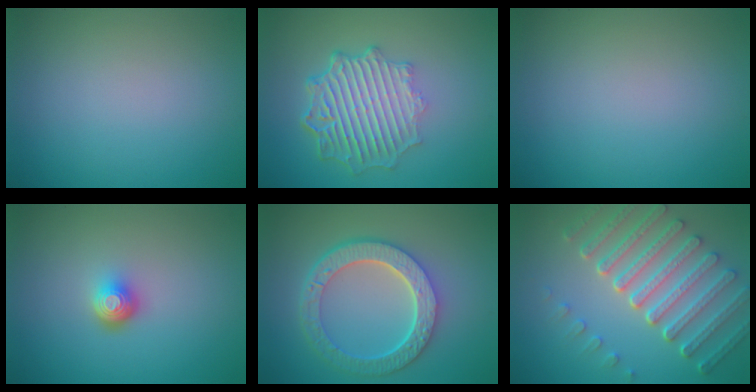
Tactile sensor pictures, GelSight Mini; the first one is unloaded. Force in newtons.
{"total": 6.5, "press": 4.8, "slide": 4.4}
{"total": 0.0}
{"total": 2.2, "press": 1.4, "slide": 1.7}
{"total": 6.7, "press": 4.8, "slide": 4.6}
{"total": 7.0, "press": 5.3, "slide": 4.6}